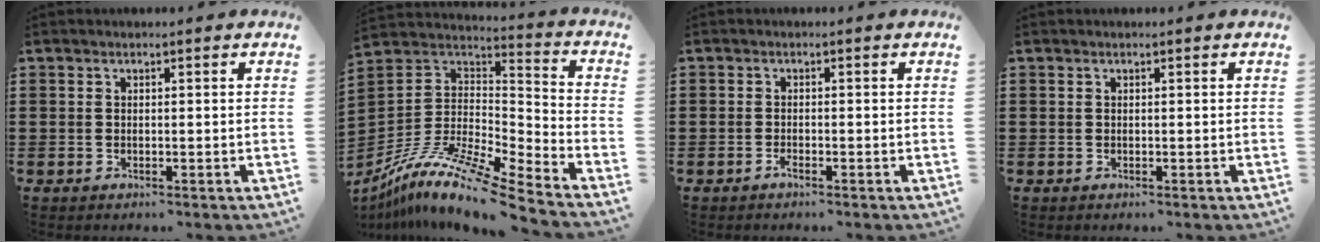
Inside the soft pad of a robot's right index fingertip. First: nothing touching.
{"total": 11.7, "force": [-8.9, 1.4, 7.4], "torque": [-0.156, -0.002, -0.177]}
{"total": 1.1, "force": [-0.8, 0.0, 0.7], "torque": [-0.014, -0.006, -0.015]}
{"total": 0.0}